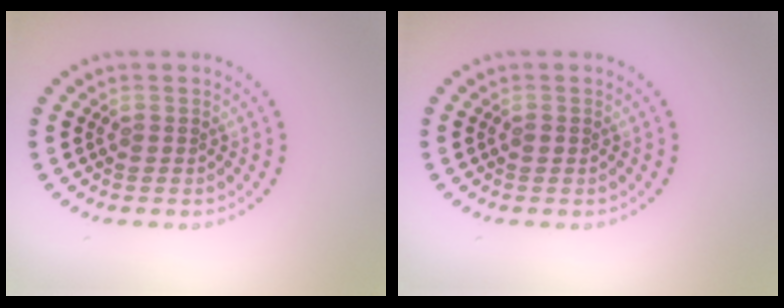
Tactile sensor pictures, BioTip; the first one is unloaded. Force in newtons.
{"total": 0.6, "press": 0.6, "slide": 0.1}